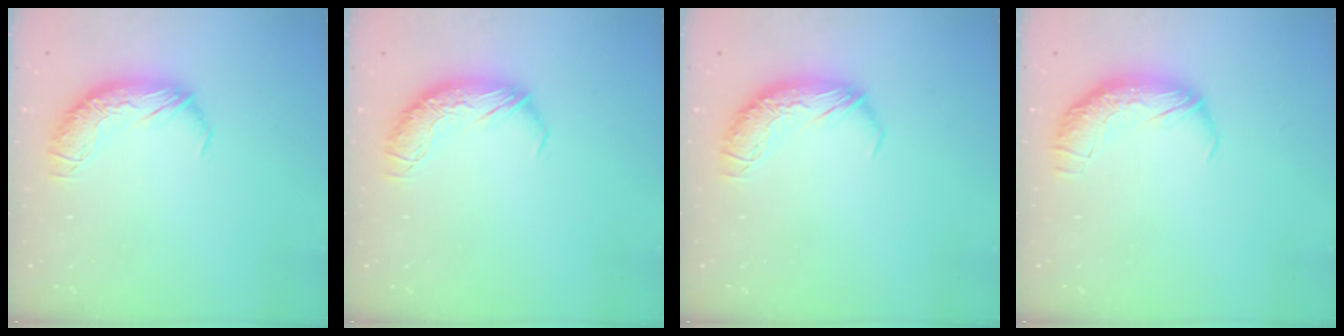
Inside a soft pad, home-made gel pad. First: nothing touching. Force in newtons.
{"total": 0.0}
{"total": 0.0}
{"total": 2.4, "press": 1.2, "slide": 2.1}